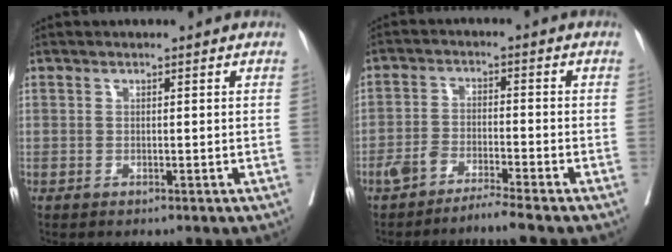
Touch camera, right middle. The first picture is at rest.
{"total": 4.3, "force": [-3.7, -0.5, 2.1], "torque": [-0.042, -0.008, -0.076]}